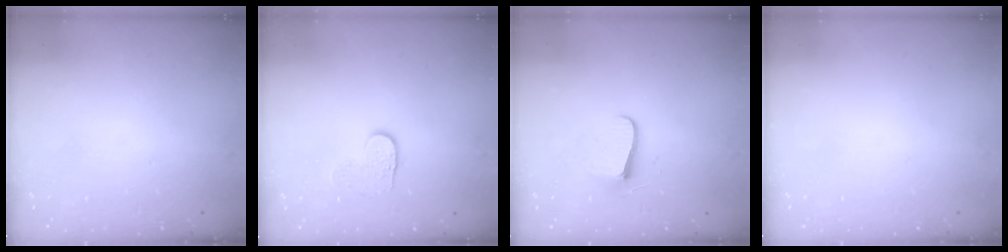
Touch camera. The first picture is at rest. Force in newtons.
{"total": 4.0, "press": 4.0, "slide": 0.4}
{"total": 7.2, "press": 7.2, "slide": 0.5}
{"total": 0.0}